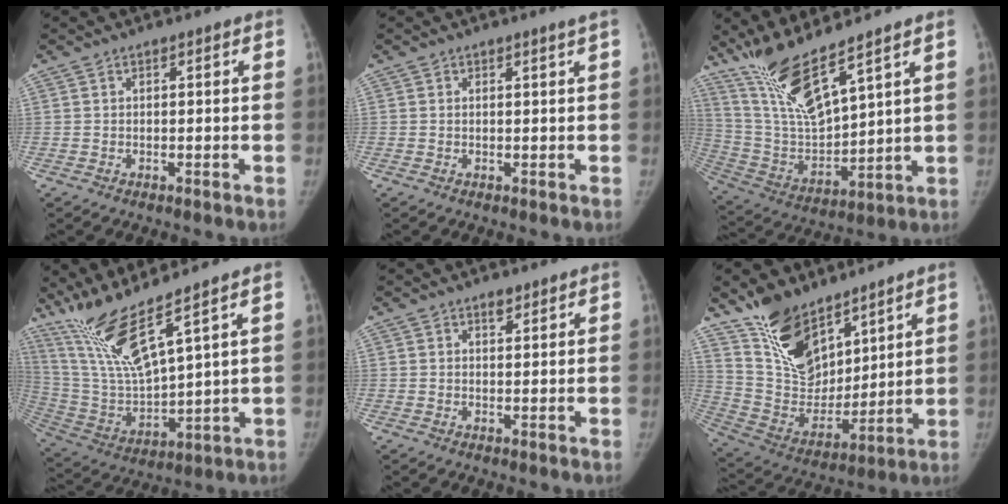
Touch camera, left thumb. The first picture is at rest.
{"total": 0.7, "force": [0.5, -0.2, 0.5], "torque": [-0.012, -0.006, 0.009]}
{"total": 13.5, "force": [10.2, 1.8, 8.6], "torque": [-0.163, -0.060, 0.221]}
{"total": 13.4, "force": [9.7, 0.4, 9.2], "torque": [-0.191, -0.057, 0.211]}
{"total": 1.7, "force": [1.2, 0.7, 0.9], "torque": [-0.008, -0.007, 0.019]}
{"total": 16.9, "force": [11.9, 9.0, 7.9], "torque": [-0.095, -0.067, 0.236]}